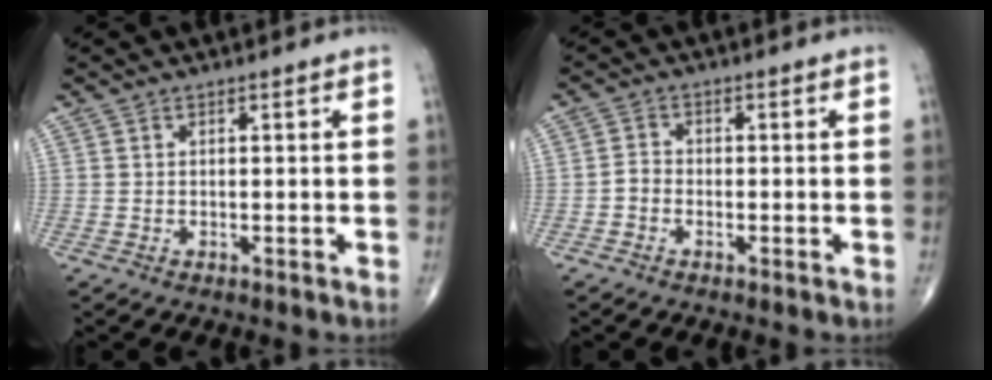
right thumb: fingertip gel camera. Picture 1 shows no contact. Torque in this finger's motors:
{"motor_torque": [-0.17, -0.15, 0.25, 0.04, 0.00]}